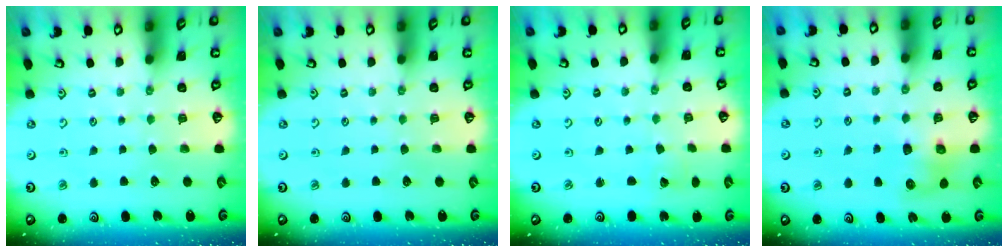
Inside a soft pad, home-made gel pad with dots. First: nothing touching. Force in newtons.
{"total": 0.0}
{"total": 1.5, "press": 1.5, "slide": 0.0}
{"total": 7.6, "press": 7.5, "slide": 1.0}